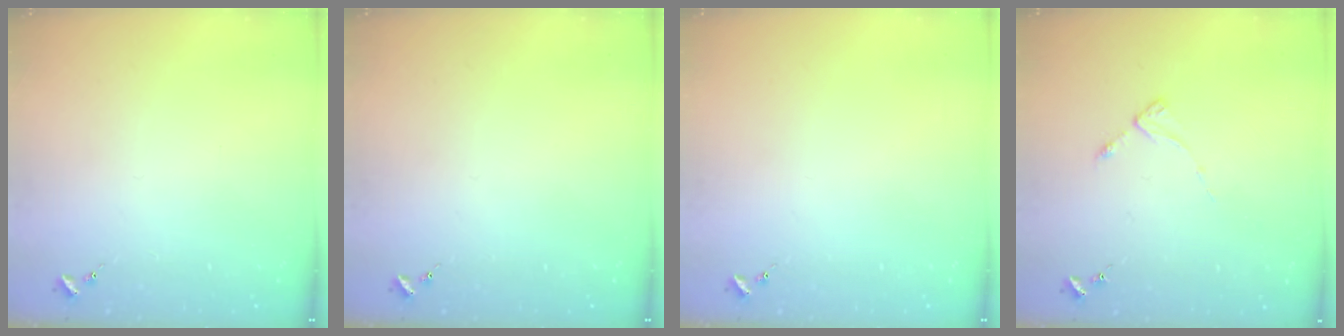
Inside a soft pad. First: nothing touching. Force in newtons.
{"total": 0.0}
{"total": 0.0}
{"total": 2.7, "press": 2.7, "slide": 0.3}